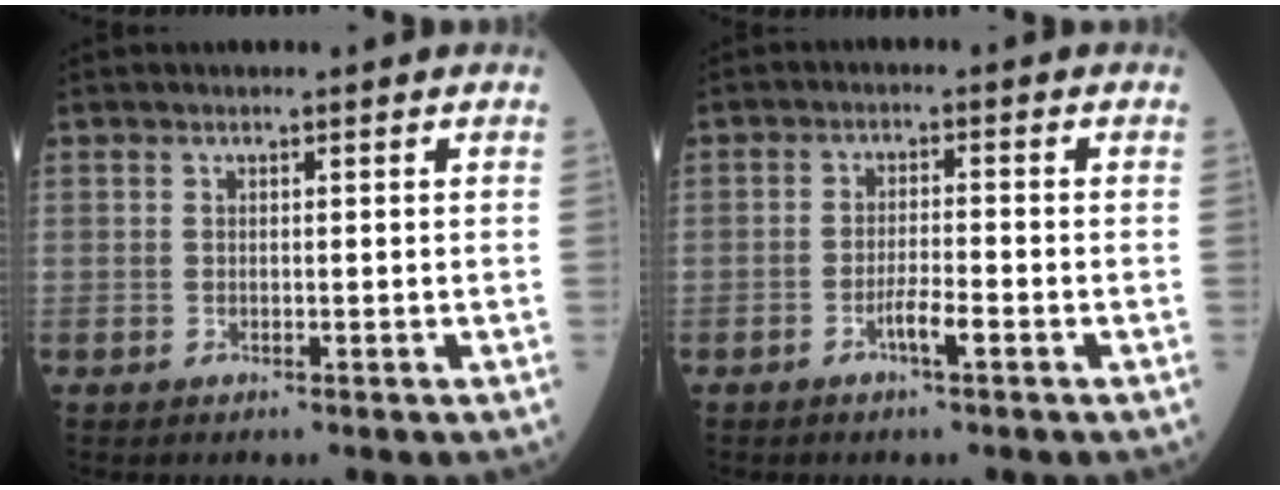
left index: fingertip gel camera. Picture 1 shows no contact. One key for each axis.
{"total": 3.2, "fx": -1.8, "fy": 0.2, "fz": 2.6, "tx": -0.051, "ty": -0.001, "tz": -0.033}